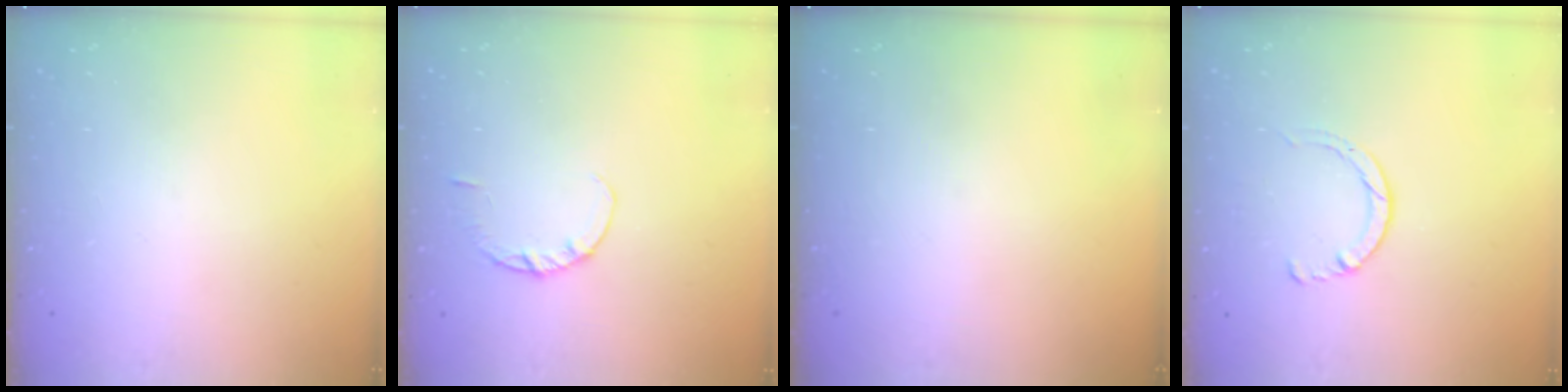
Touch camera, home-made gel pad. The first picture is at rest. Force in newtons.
{"total": 2.9, "press": 2.8, "slide": 0.4}
{"total": 0.0}
{"total": 2.9, "press": 2.8, "slide": 0.4}